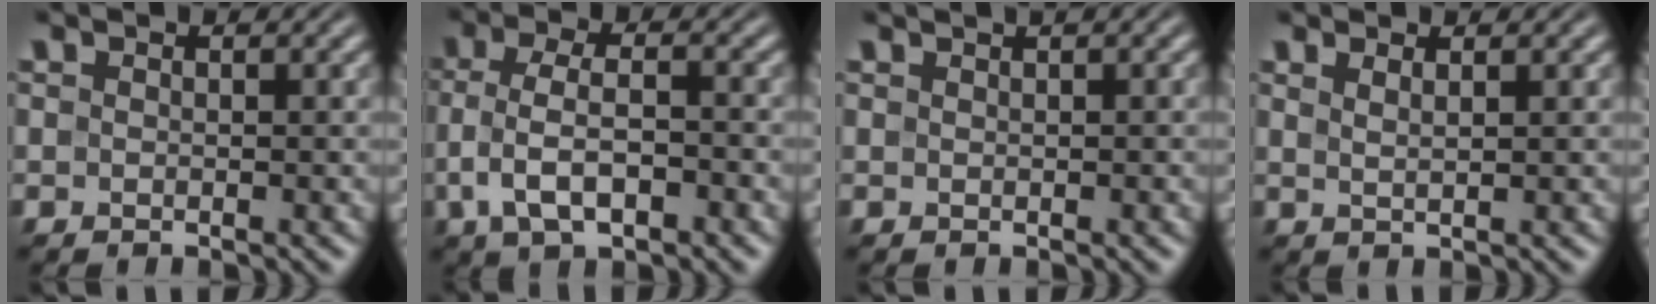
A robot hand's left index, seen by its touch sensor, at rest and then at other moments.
{"total": 5.1, "force": [-1.8, 2.3, 4.1], "torque": [-0.086, 0.001, -0.034]}
{"total": 1.8, "force": [0.8, 0.4, 1.5], "torque": [-0.016, 0.004, 0.007]}
{"total": 1.4, "force": [1.0, 0.3, 0.9], "torque": [-0.011, 0.003, 0.010]}